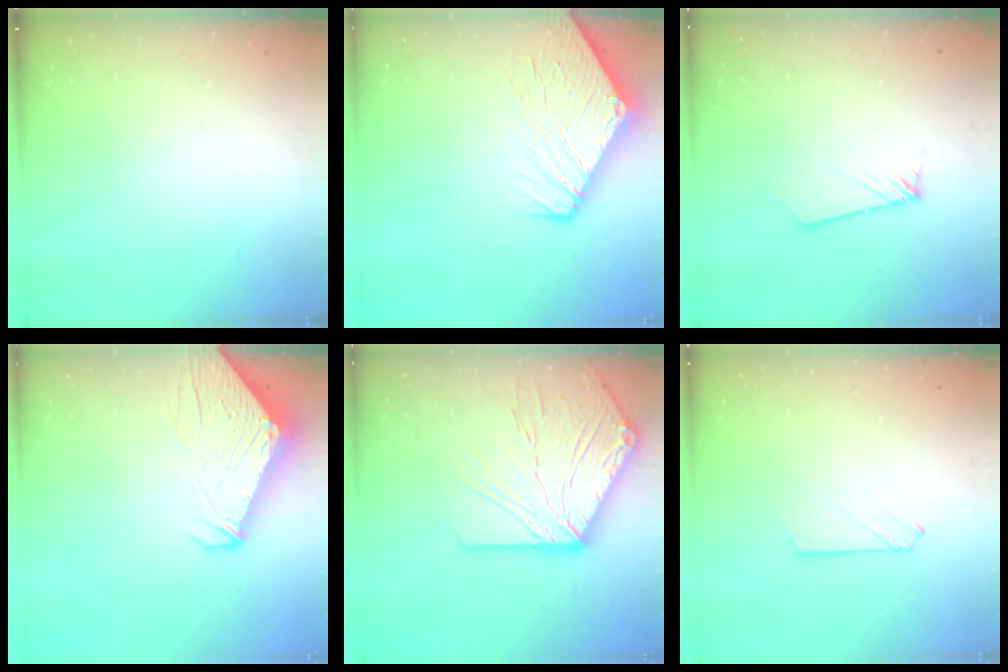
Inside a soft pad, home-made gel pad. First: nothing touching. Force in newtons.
{"total": 13.5, "press": 13.4, "slide": 1.8}
{"total": 1.8, "press": 1.8, "slide": 0.2}
{"total": 9.6, "press": 9.6, "slide": 1.1}
{"total": 22.4, "press": 22.3, "slide": 2.8}
{"total": 2.6, "press": 2.6, "slide": 0.3}